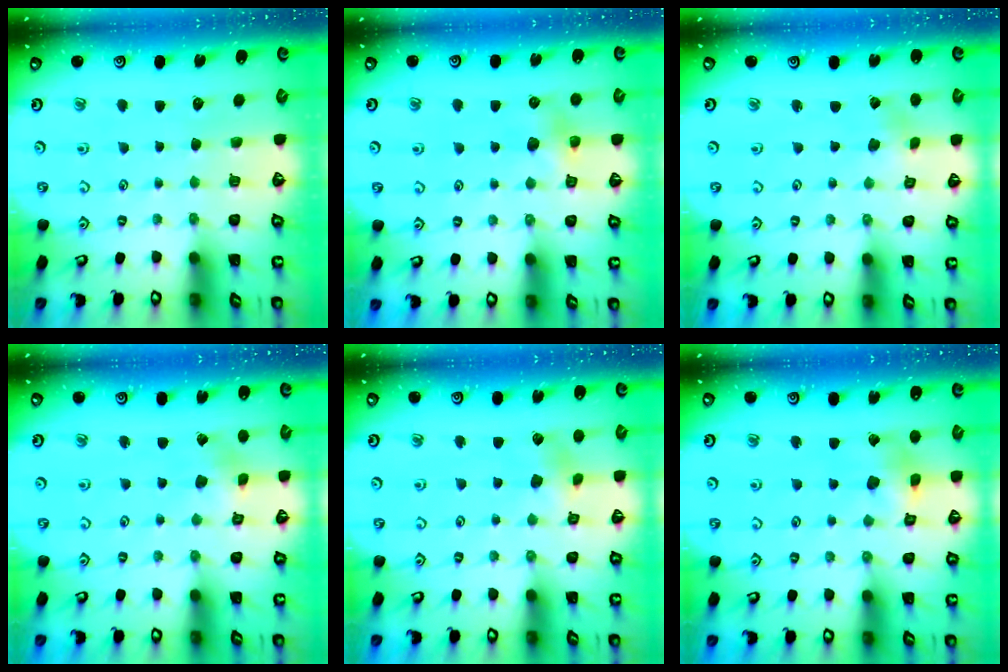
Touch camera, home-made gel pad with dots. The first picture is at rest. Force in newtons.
{"total": 7.6, "press": 7.6, "slide": 0.6}
{"total": 0.5, "press": 0.5, "slide": 0.1}
{"total": 2.7, "press": 2.7, "slide": 0.3}
{"total": 4.1, "press": 4.1, "slide": 0.3}
{"total": 8.0, "press": 8.0, "slide": 0.9}